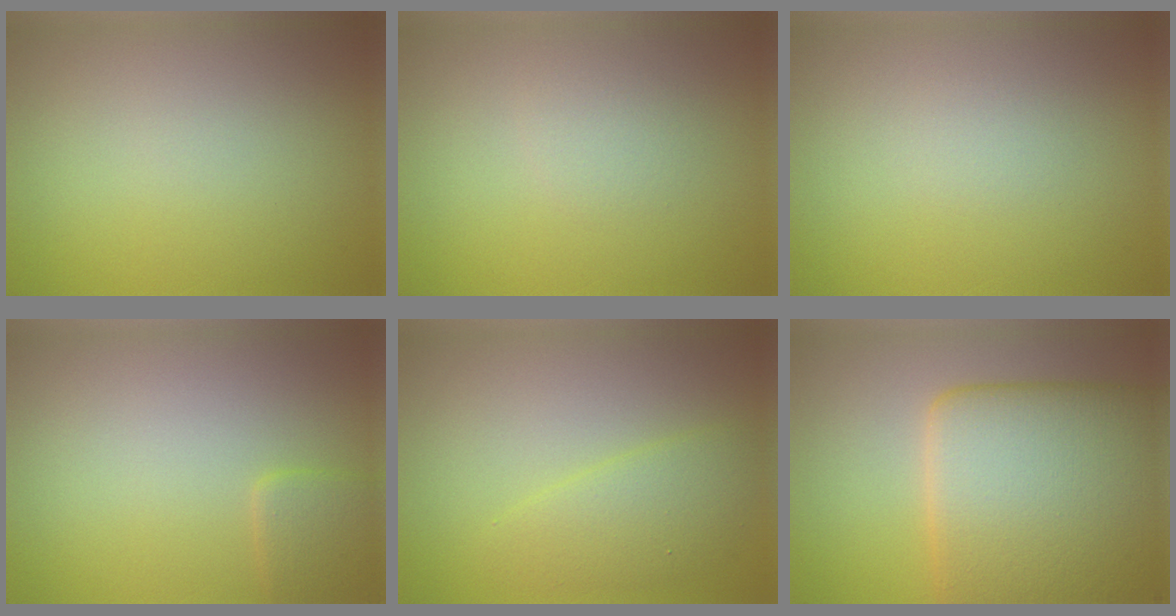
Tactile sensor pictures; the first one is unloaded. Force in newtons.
{"total": 1.3, "press": 1.3, "slide": 0.2}
{"total": 0.9, "press": 0.8, "slide": 0.1}
{"total": 1.8, "press": 1.8, "slide": 0.1}
{"total": 2.8, "press": 2.8, "slide": 0.2}
{"total": 12.9, "press": 12.9, "slide": 0.7}